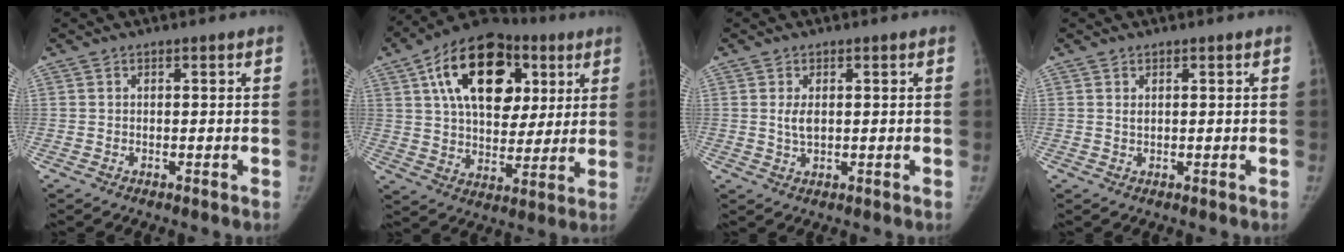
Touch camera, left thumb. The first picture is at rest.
{"total": 23.7, "force": [9.0, 15.1, 15.9], "torque": [-0.227, 0.004, 0.140]}
{"total": 2.8, "force": [0.5, 1.5, 2.3], "torque": [-0.043, -0.005, 0.012]}
{"total": 0.8, "force": [0.4, 0.4, 0.5], "torque": [-0.005, -0.002, 0.009]}